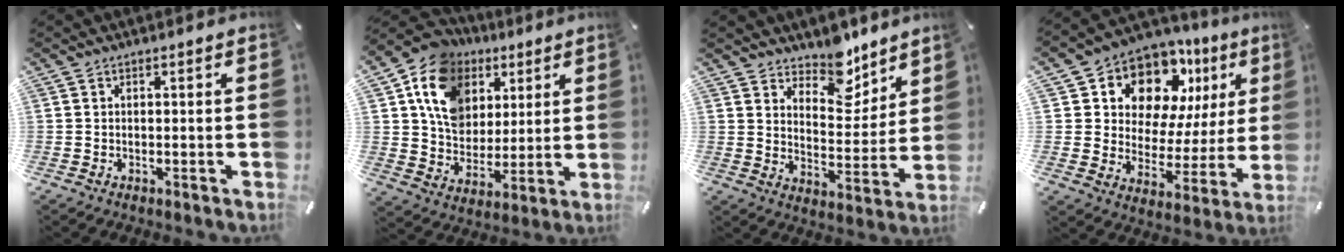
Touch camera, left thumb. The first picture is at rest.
{"total": 14.5, "force": [6.2, 11.8, 5.7], "torque": [-0.104, -0.026, 0.121]}
{"total": 10.8, "force": [9.2, 5.4, 1.9], "torque": [-0.011, -0.090, 0.166]}
{"total": 12.7, "force": [8.9, 8.2, 4.0], "torque": [-0.064, -0.083, 0.160]}